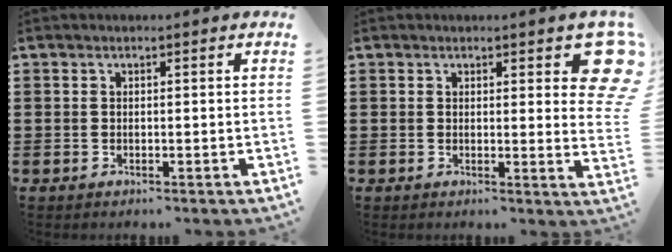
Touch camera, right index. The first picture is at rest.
{"total": 5.7, "force": [3.3, 2.0, 4.2], "torque": [-0.043, -0.011, 0.051]}